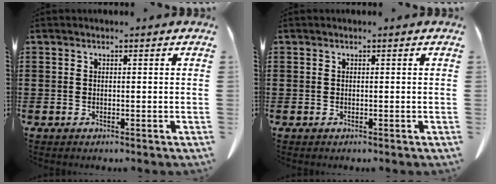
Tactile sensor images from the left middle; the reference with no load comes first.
{"total": 0.0}